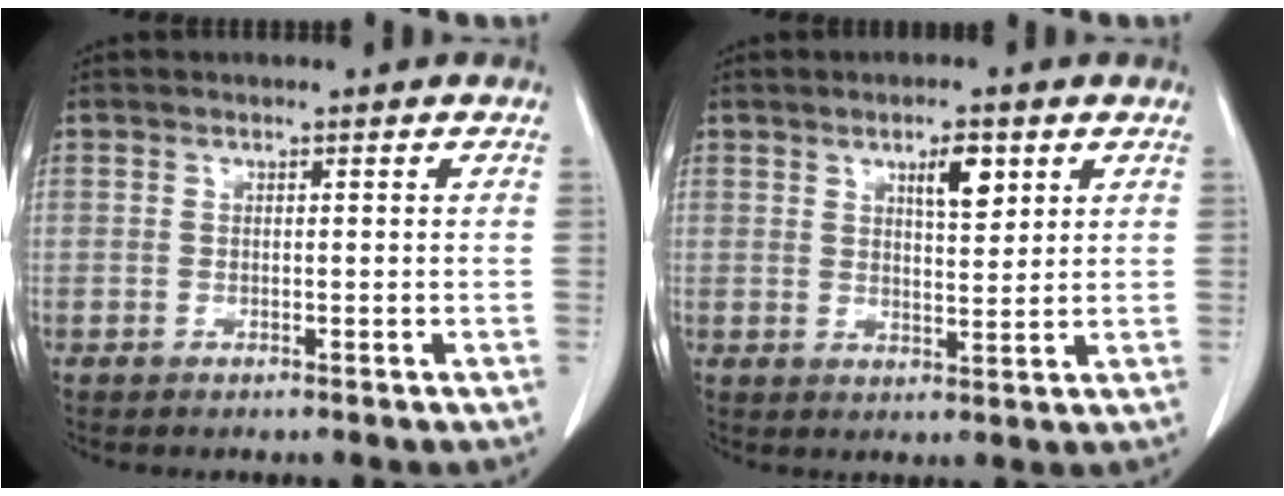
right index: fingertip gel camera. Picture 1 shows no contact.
{"total": 4.8, "force": [2.4, 1.4, 3.9], "torque": [-0.064, -0.001, 0.042]}